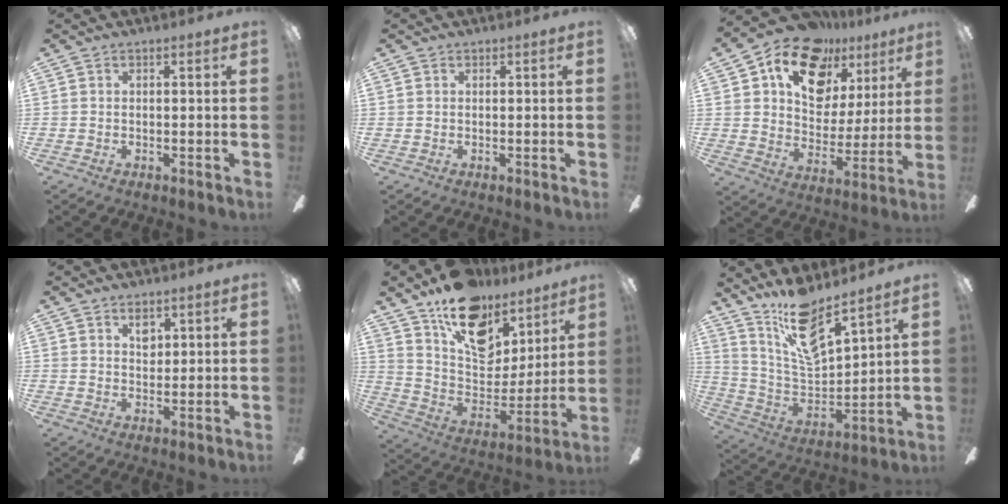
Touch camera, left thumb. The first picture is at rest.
{"total": 0.0}
{"total": 16.8, "force": [11.1, 10.1, 7.5], "torque": [-0.131, -0.064, 0.203]}
{"total": 3.3, "force": [1.9, 2.0, 1.8], "torque": [-0.006, -0.010, 0.028]}
{"total": 17.9, "force": [12.5, 9.9, 8.1], "torque": [-0.130, -0.086, 0.223]}
{"total": 14.8, "force": [11.4, 4.6, 8.3], "torque": [-0.162, -0.073, 0.205]}